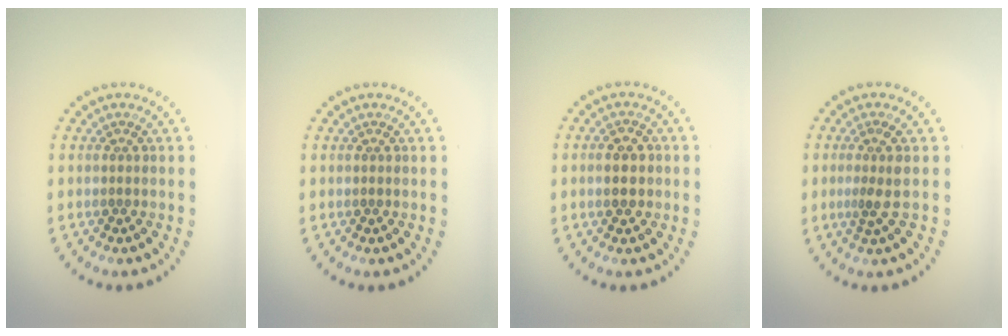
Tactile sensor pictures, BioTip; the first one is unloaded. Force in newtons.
{"total": 0.0}
{"total": 2.3, "press": 2.3, "slide": 0.3}
{"total": 2.0, "press": 1.4, "slide": 1.4}